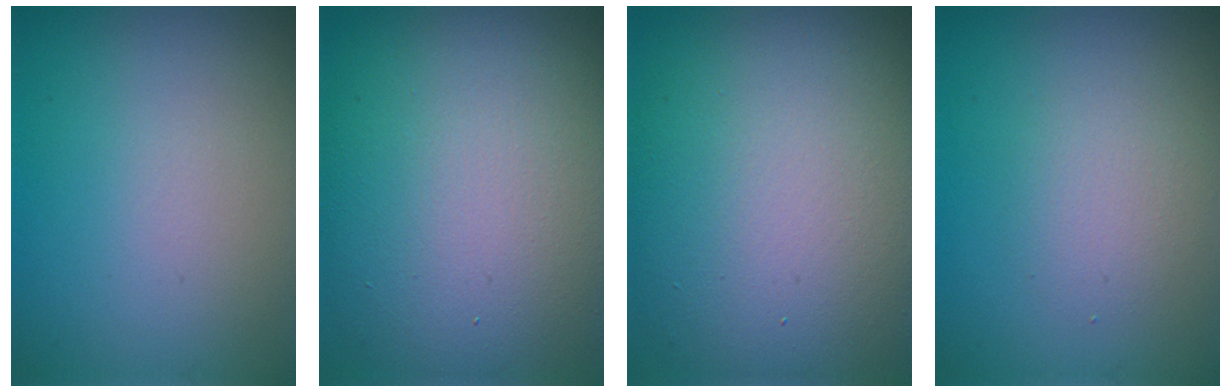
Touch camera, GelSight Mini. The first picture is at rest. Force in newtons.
{"total": 14.1, "press": 14.1, "slide": 0.8}
{"total": 13.9, "press": 13.9, "slide": 1.1}
{"total": 2.0, "press": 2.0, "slide": 0.2}